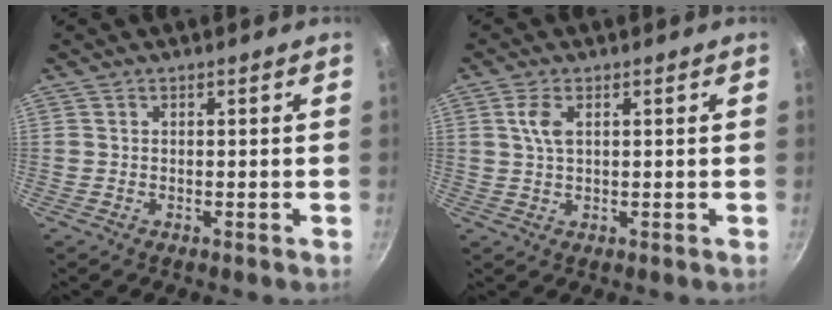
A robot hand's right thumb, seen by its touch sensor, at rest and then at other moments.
{"total": 3.6, "force": [1.1, 1.7, 2.9], "torque": [-0.059, 0.001, 0.021]}